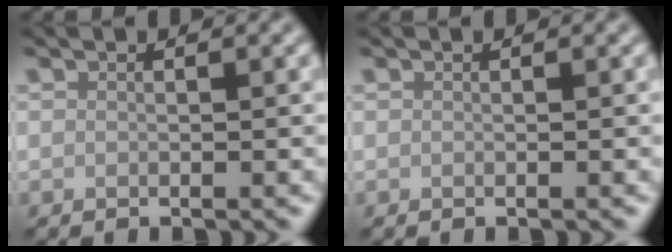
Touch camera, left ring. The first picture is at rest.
{"total": 0.0}